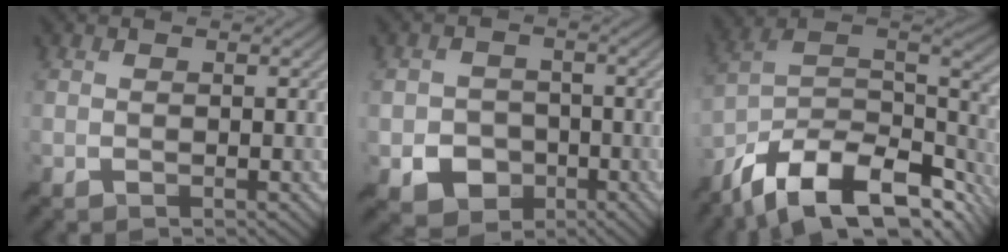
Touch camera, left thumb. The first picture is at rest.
{"total": 4.8, "force": [-1.6, 4.1, 1.9], "torque": [-0.039, -0.008, -0.030]}
{"total": 15.8, "force": [-9.8, 6.4, 10.5], "torque": [-0.242, -0.019, -0.161]}